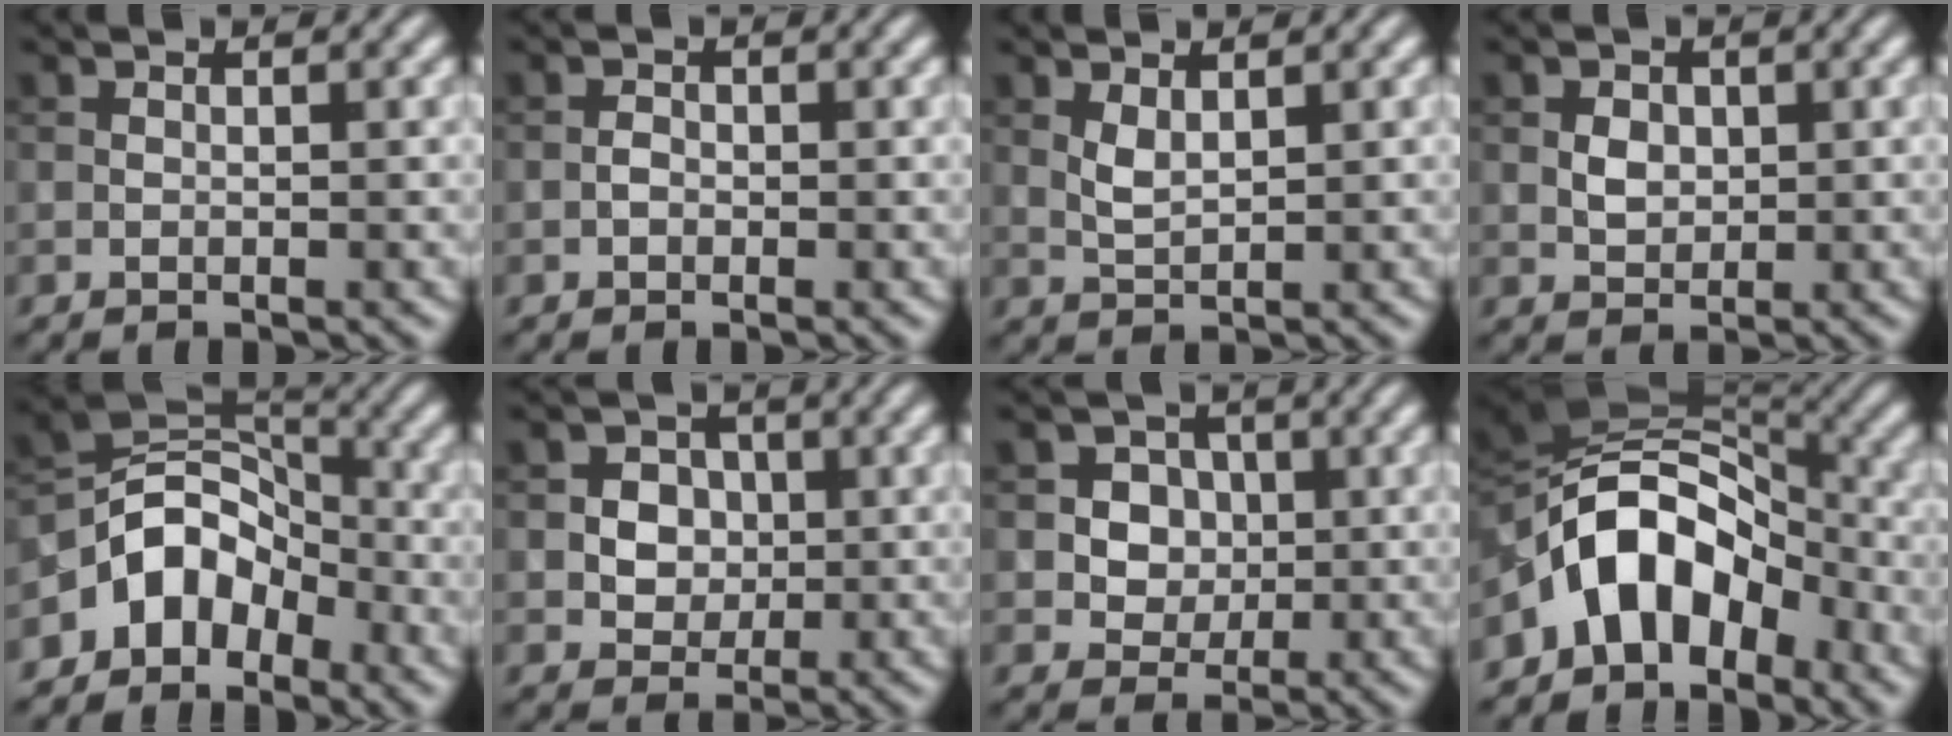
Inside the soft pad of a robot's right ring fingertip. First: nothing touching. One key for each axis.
{"total": 0.8, "fx": -0.3, "fy": 0.6, "fz": 0.5, "tx": -0.009, "ty": 0.000, "tz": -0.009}
{"total": 1.6, "fx": 0.9, "fy": 0.6, "fz": 1.1, "tx": -0.029, "ty": -0.001, "tz": 0.022}
{"total": 1.8, "fx": 0.3, "fy": 1.4, "fz": 1.0, "tx": -0.019, "ty": 0.000, "tz": 0.005}
{"total": 5.5, "fx": -3.1, "fy": 3.8, "fz": 2.4, "tx": -0.019, "ty": 0.013, "tz": -0.068}
{"total": 3.7, "fx": 0.4, "fy": 3.2, "fz": 1.7, "tx": -0.016, "ty": 0.002, "tz": -0.002}
{"total": 4.6, "fx": 1.0, "fy": 4.1, "fz": 2.0, "tx": -0.024, "ty": 0.007, "tz": 0.015}
{"total": 8.5, "fx": -3.8, "fy": 5.4, "fz": 5.3, "tx": -0.067, "ty": 0.020, "tz": -0.084}